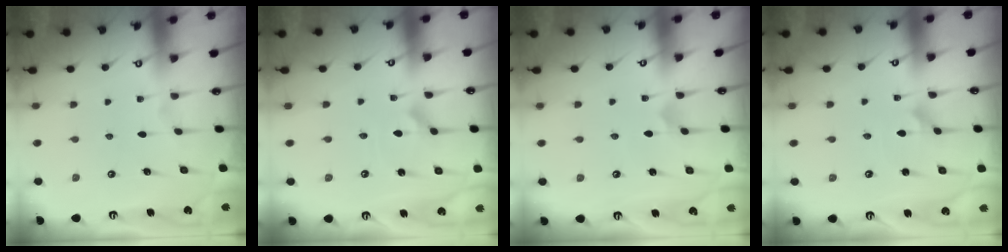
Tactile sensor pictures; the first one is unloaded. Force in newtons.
{"total": 2.8, "press": 2.8, "slide": 0.4}
{"total": 2.9, "press": 2.9, "slide": 0.2}
{"total": 1.6, "press": 1.6, "slide": 0.2}